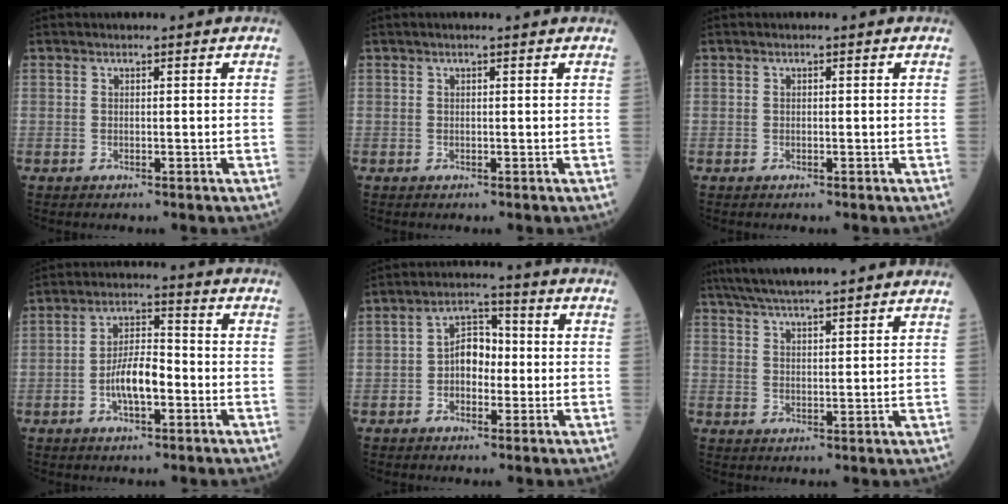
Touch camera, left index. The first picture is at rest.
{"total": 1.2, "force": [1.0, -0.1, 0.8], "torque": [-0.013, 0.012, 0.015]}
{"total": 0.0}
{"total": 7.0, "force": [-2.1, 2.4, 6.2], "torque": [-0.126, 0.011, -0.041]}
{"total": 5.7, "force": [-0.6, 3.5, 4.5], "torque": [-0.079, 0.023, -0.017]}
{"total": 15.0, "force": [13.2, 1.0, 7.1], "torque": [-0.123, 0.034, 0.195]}